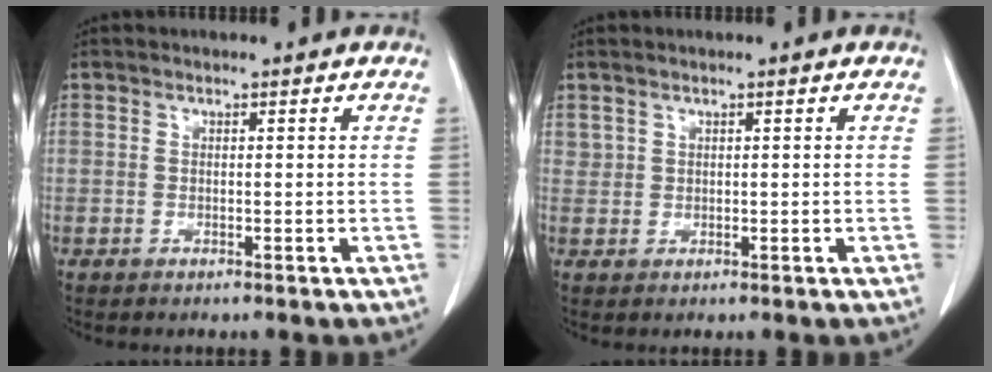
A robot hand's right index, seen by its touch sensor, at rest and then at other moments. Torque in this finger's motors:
{"motor_torque": [-0.22, 0.16, -0.04, 0.00]}